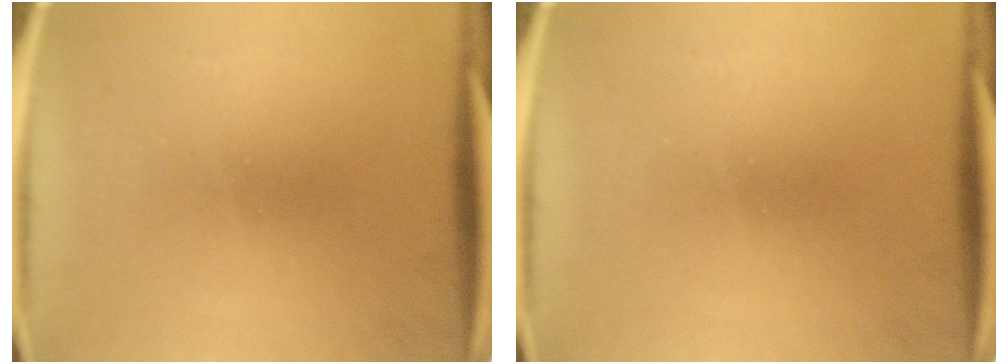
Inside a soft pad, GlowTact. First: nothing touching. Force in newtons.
{"total": 0.0}